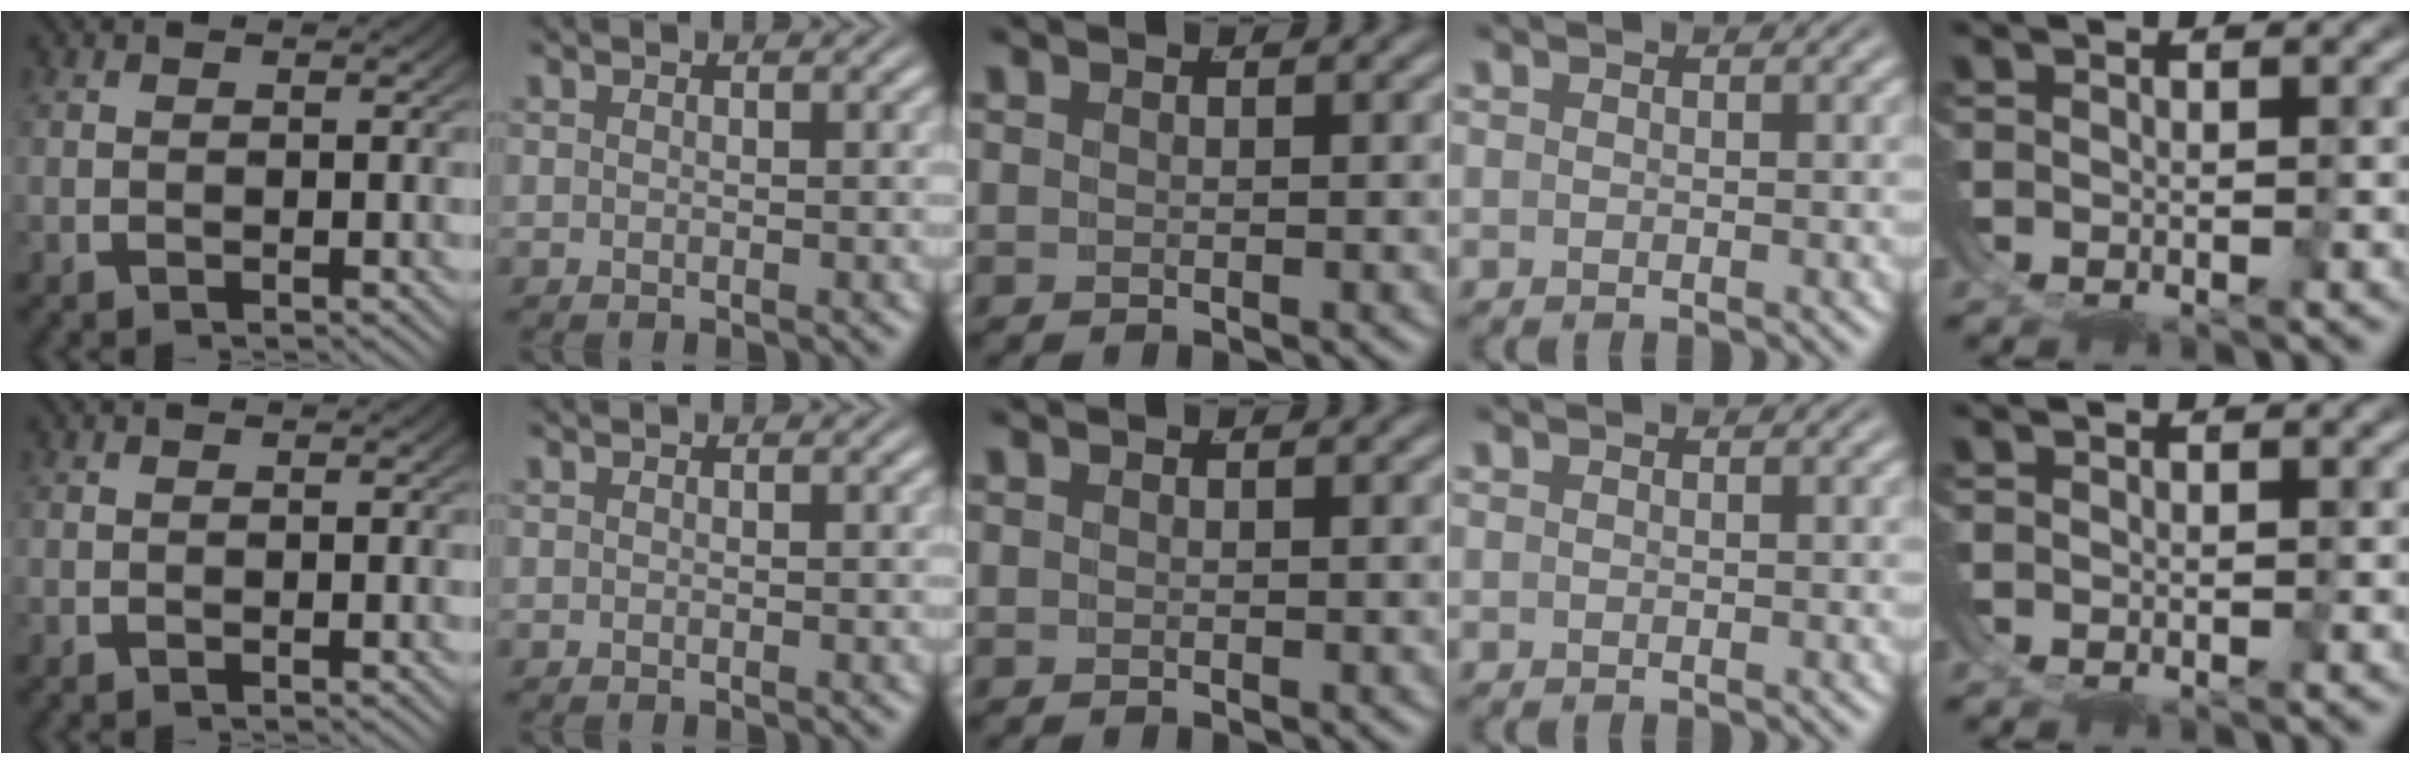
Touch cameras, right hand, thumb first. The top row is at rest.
{}